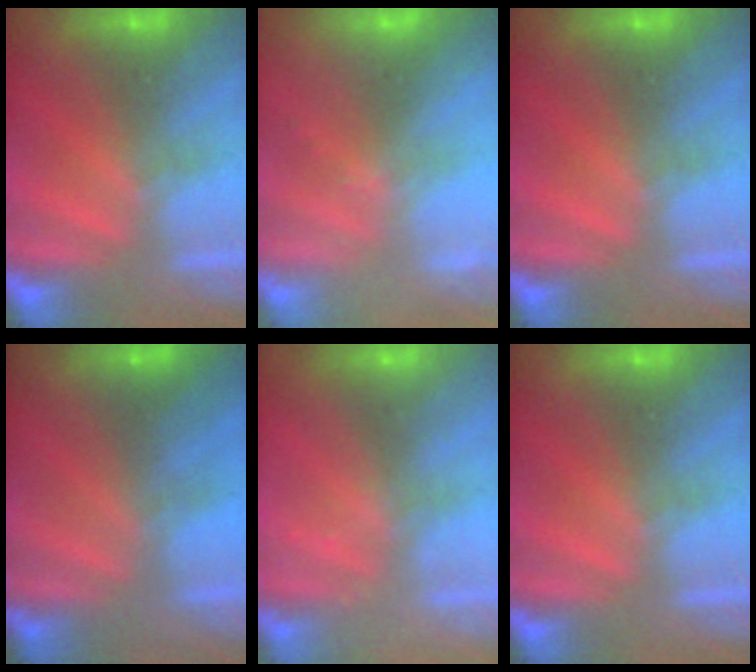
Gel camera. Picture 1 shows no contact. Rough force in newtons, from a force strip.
{"total": 2.4}
{"total": 0.0}
{"total": 2.2}
{"total": 2.2}
{"total": 0.0}